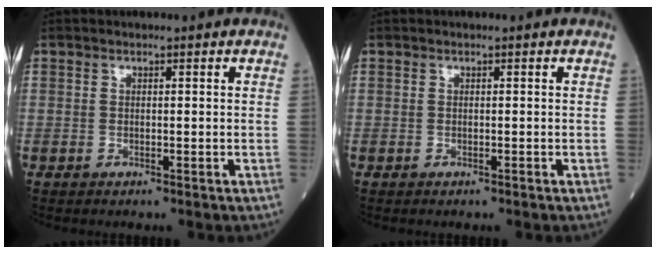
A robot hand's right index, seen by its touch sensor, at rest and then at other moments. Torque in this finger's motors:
{"motor_torque": [0.00, 0.00, 0.03, -0.01]}